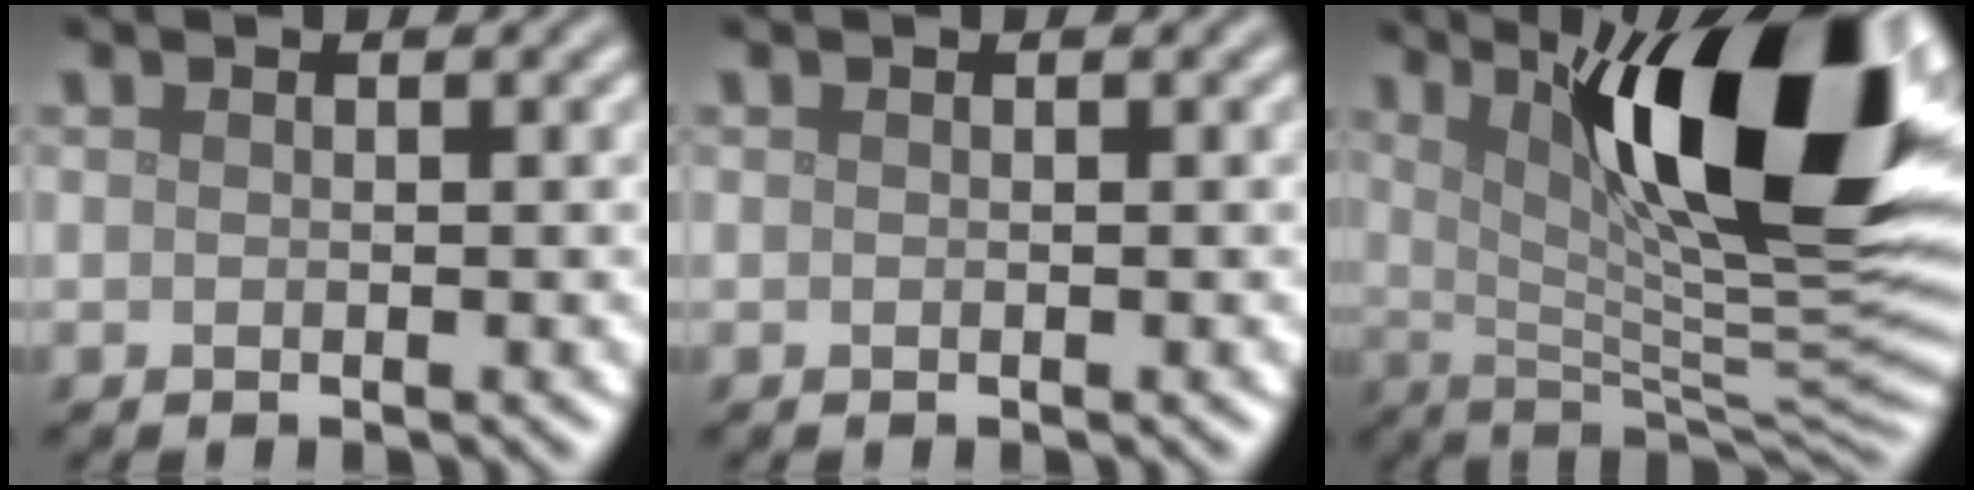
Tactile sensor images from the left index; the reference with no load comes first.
{"total": 0.0}
{"total": 16.7, "force": [6.3, 4.6, 14.7], "torque": [-0.209, -0.004, 0.098]}